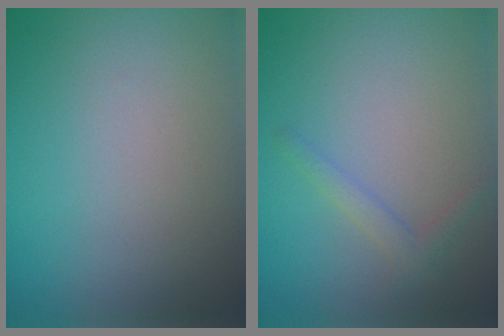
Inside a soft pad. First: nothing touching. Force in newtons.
{"total": 1.4, "press": 1.4, "slide": 0.1}